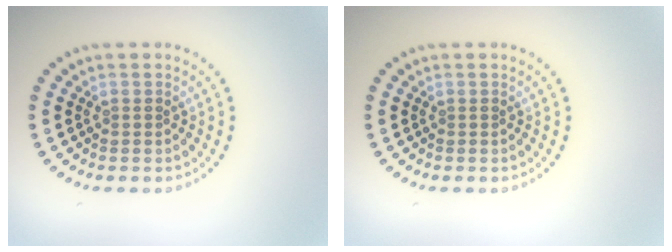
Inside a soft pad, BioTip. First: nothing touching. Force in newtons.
{"total": 0.0}